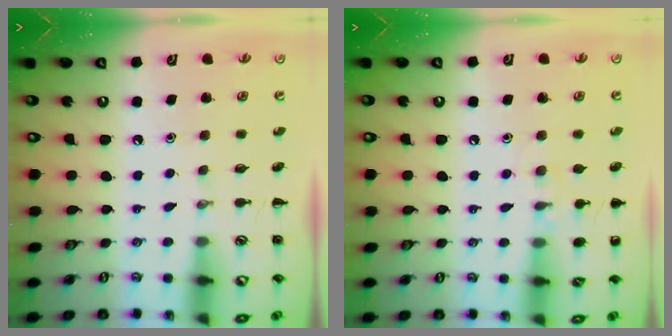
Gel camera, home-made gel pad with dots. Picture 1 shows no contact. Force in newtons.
{"total": 7.7, "press": 7.5, "slide": 2.1}